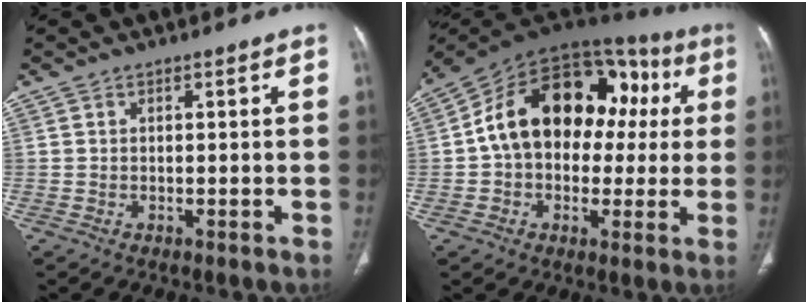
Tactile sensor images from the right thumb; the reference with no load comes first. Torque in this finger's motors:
{"motor_torque": [2.32, 2.69, 1.92, -0.01, 0.21]}